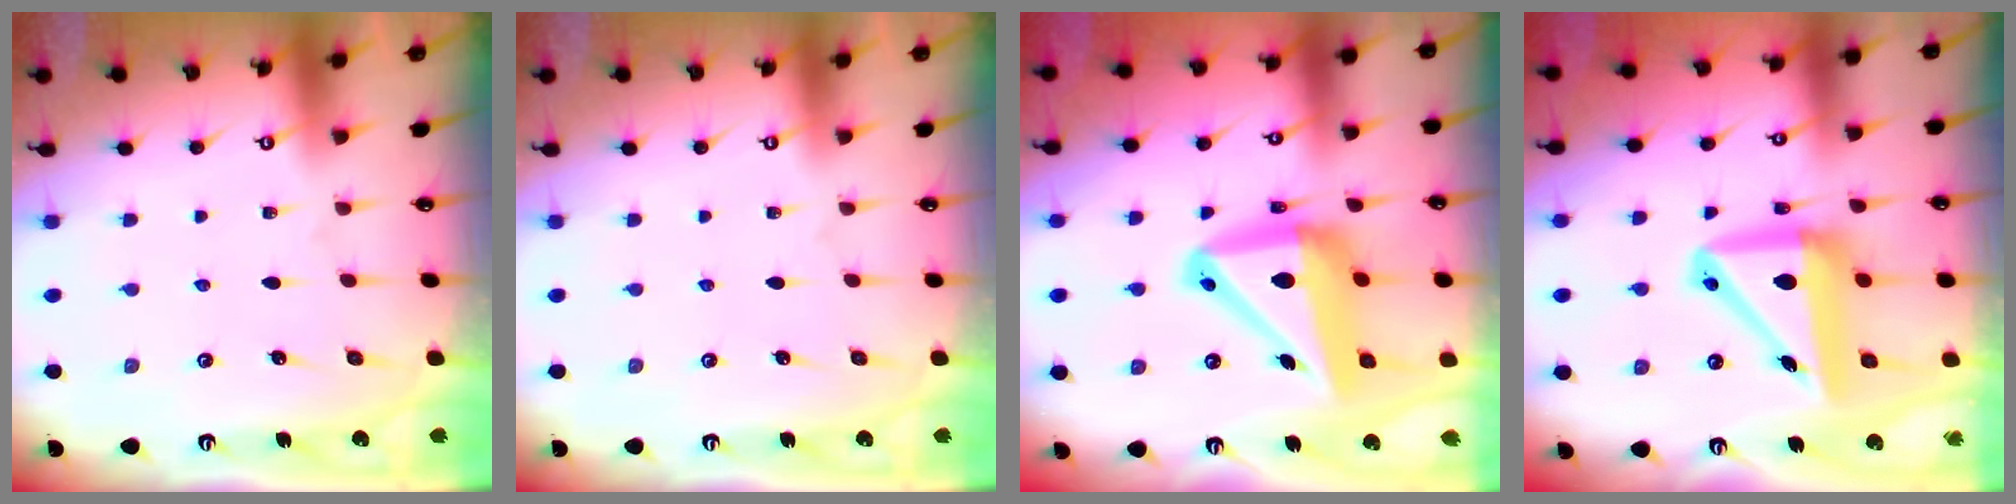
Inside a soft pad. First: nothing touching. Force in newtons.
{"total": 0.0}
{"total": 16.4, "press": 16.2, "slide": 2.9}
{"total": 13.3, "press": 13.0, "slide": 2.5}